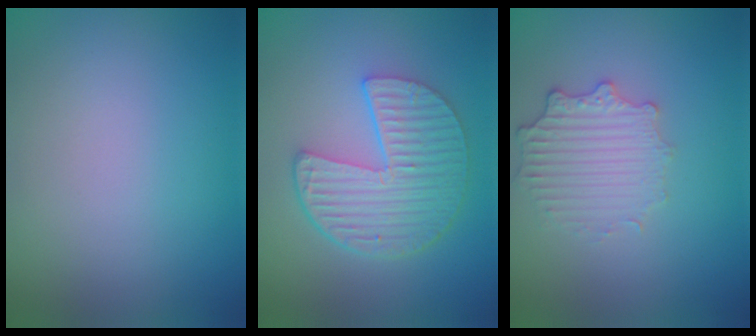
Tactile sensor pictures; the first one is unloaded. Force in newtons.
{"total": 6.1, "press": 4.4, "slide": 4.2}
{"total": 2.6, "press": 2.5, "slide": 0.9}